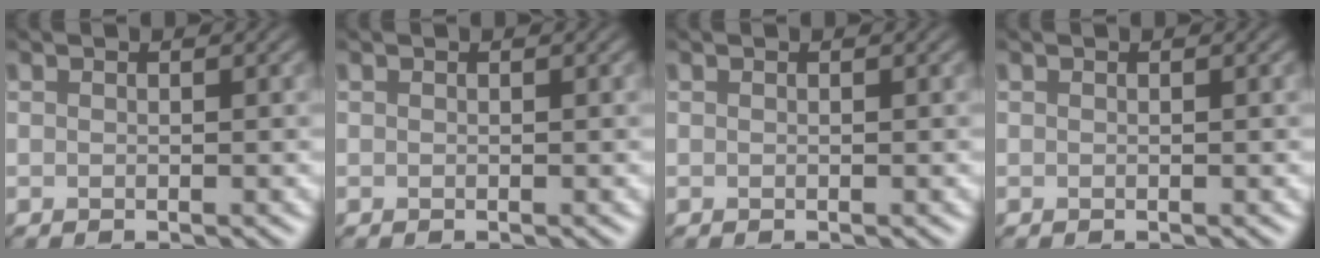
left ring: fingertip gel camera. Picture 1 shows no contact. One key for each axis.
{"total": 0.0}
{"total": 0.0}
{"total": 0.0}